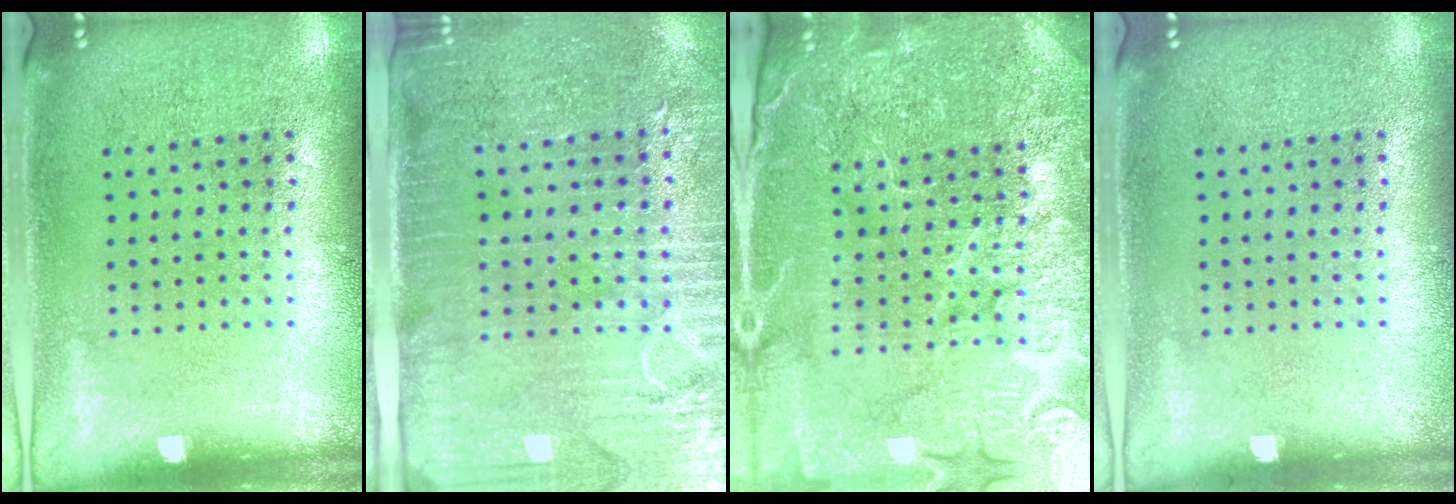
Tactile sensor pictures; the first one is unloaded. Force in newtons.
{"total": 3.7, "press": 3.2, "slide": 1.7}
{"total": 5.4, "press": 5.0, "slide": 2.2}
{"total": 0.0}